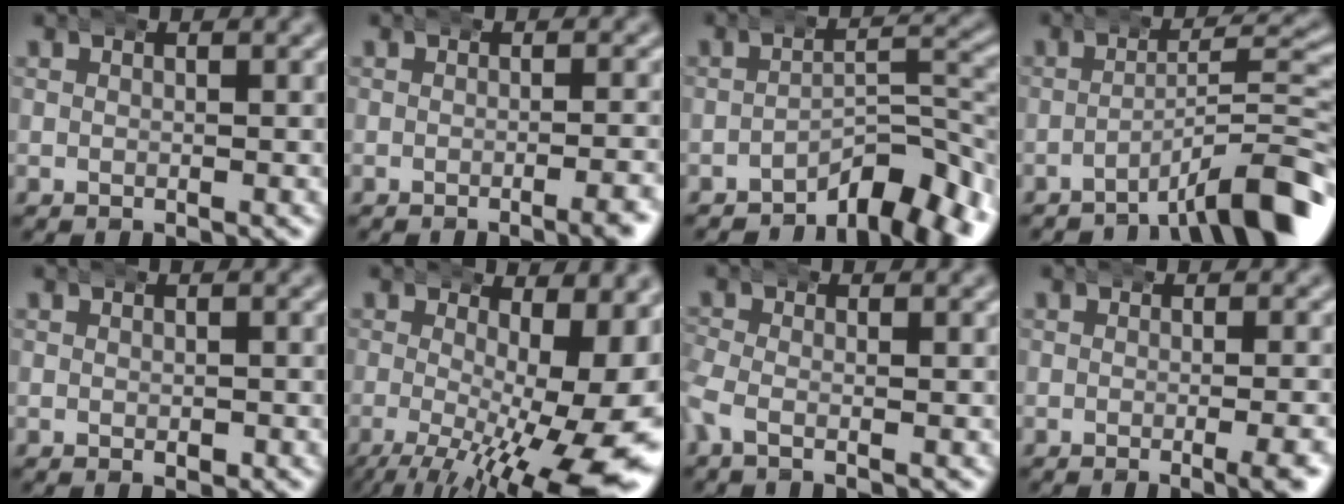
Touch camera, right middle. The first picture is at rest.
{"total": 1.7, "force": [-1.0, -0.3, 1.3], "torque": [-0.020, 0.006, -0.021]}
{"total": 6.0, "force": [-3.9, 2.0, 4.2], "torque": [-0.048, 0.000, -0.058]}
{"total": 6.8, "force": [-4.5, 0.8, 5.1], "torque": [-0.067, 0.008, -0.068]}
{"total": 0.8, "force": [-0.4, 0.5, 0.4], "torque": [-0.009, -0.008, -0.003]}
{"total": 10.8, "force": [-2.8, 4.3, 9.5], "torque": [-0.138, -0.048, -0.020]}
{"total": 2.1, "force": [-1.1, 1.1, 1.4], "torque": [-0.053, -0.014, -0.016]}
{"total": 2.3, "force": [-1.1, -0.2, 2.0], "torque": [-0.026, 0.004, -0.020]}